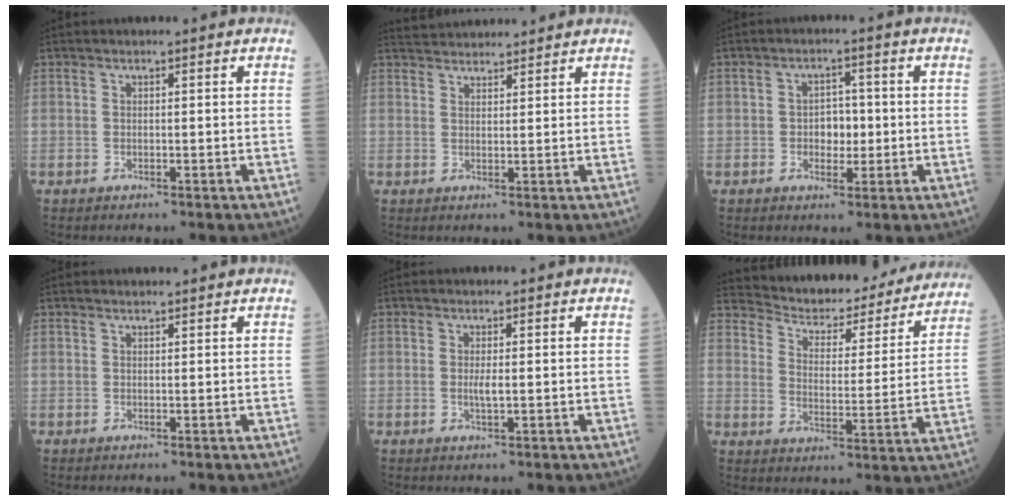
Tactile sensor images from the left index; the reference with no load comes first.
{"total": 5.5, "force": [5.3, 0.7, 0.9], "torque": [-0.018, 0.031, 0.085]}
{"total": 3.6, "force": [-0.7, 2.4, 2.7], "torque": [-0.037, 0.004, -0.011]}
{"total": 0.8, "force": [0.8, 0.0, 0.1], "torque": [-0.007, 0.003, 0.015]}
{"total": 1.4, "force": [-0.4, 0.2, 1.4], "torque": [-0.032, -0.006, -0.005]}
{"total": 20.0, "force": [18.7, 4.8, 5.2], "torque": [-0.066, -0.024, 0.242]}